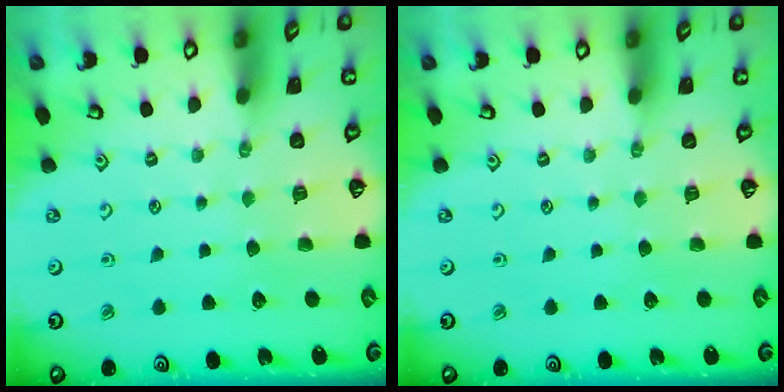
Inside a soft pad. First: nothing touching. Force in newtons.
{"total": 0.0}